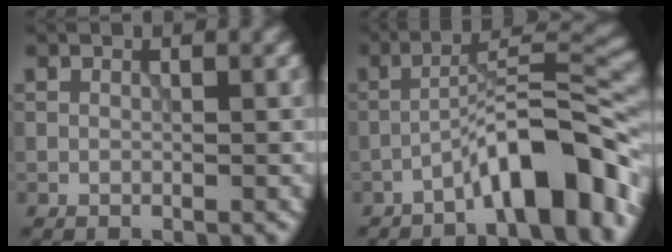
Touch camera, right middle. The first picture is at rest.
{"total": 8.8, "force": [-5.3, 1.8, 6.8], "torque": [-0.097, 0.027, -0.090]}